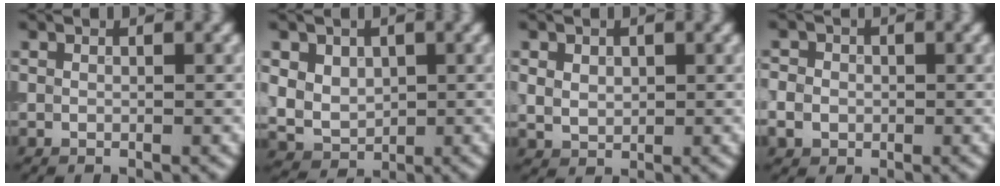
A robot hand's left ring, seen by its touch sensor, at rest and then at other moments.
{"total": 5.3, "force": [1.6, 4.2, 2.8], "torque": [-0.060, 0.012, 0.027]}
{"total": 2.0, "force": [0.6, 1.6, 1.0], "torque": [-0.017, -0.002, 0.014]}
{"total": 2.8, "force": [-0.4, 2.5, 1.2], "torque": [-0.009, 0.002, -0.015]}